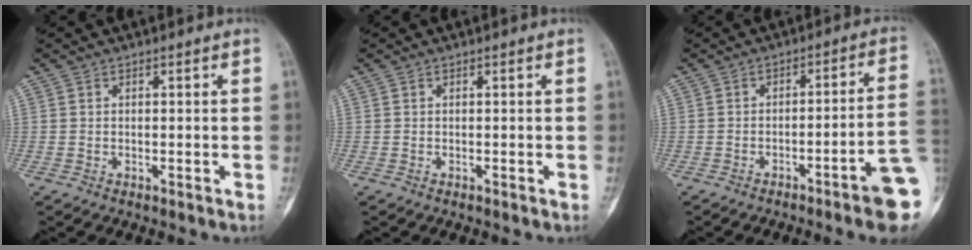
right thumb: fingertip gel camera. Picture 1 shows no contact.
{"total": 0.0}
{"total": 10.7, "force": [-4.5, 0.4, 9.7], "torque": [-0.121, 0.029, -0.063]}